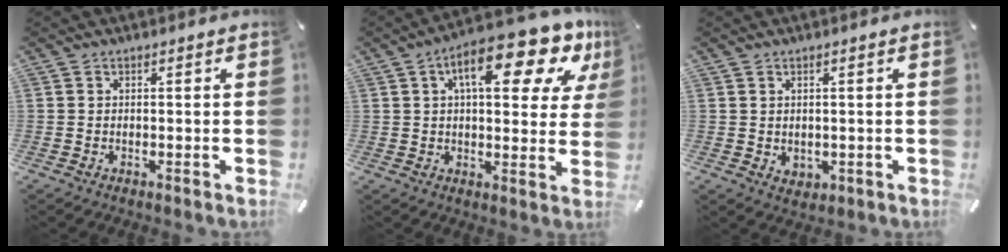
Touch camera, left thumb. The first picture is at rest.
{"total": 18.3, "force": [9.6, 7.0, 14.0], "torque": [-0.198, -0.051, 0.147]}
{"total": 2.1, "force": [0.6, 1.9, 0.4], "torque": [-0.001, 0.000, 0.010]}